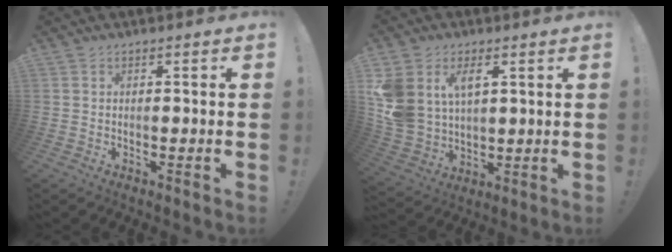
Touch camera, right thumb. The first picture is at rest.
{"total": 11.3, "force": [5.3, 8.1, 5.8], "torque": [-0.122, -0.023, 0.108]}